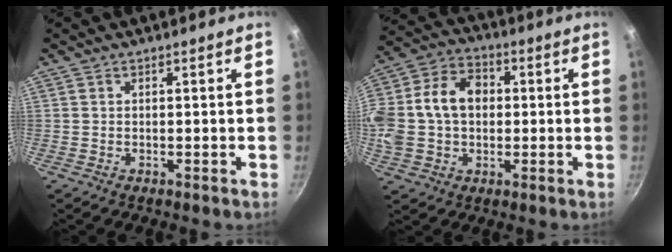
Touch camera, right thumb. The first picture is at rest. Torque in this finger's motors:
{"motor_torque": [1.92, 2.20, 1.31, -0.56, 0.16]}